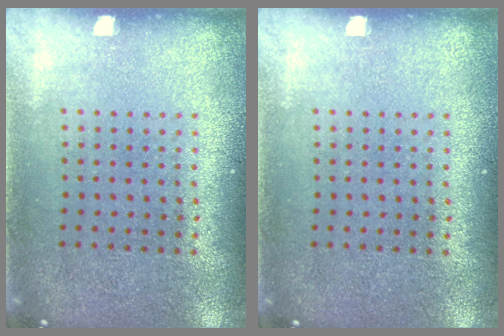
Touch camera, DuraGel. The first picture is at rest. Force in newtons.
{"total": 0.0}